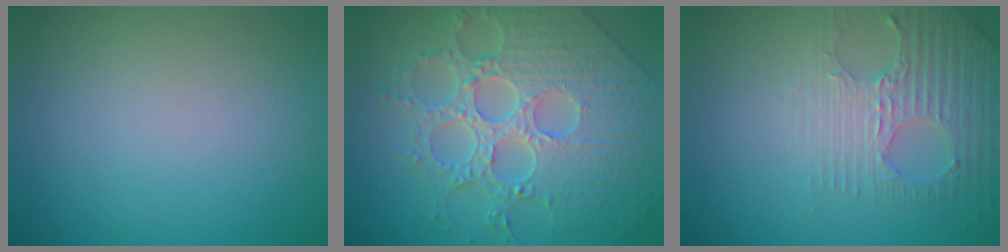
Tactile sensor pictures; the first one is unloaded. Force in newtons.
{"total": 9.1, "press": 6.6, "slide": 6.2}
{"total": 3.2, "press": 3.1, "slide": 0.7}